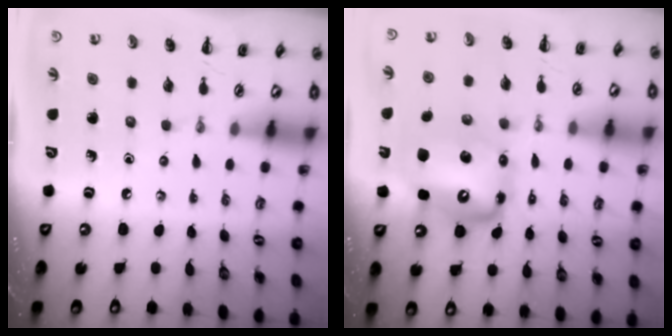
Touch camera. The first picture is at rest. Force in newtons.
{"total": 12.2, "press": 11.8, "slide": 3.1}